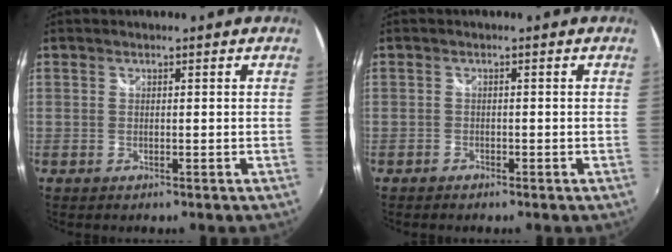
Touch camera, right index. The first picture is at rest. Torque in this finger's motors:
{"motor_torque": [0.02, -0.03, 0.04, 0.01]}